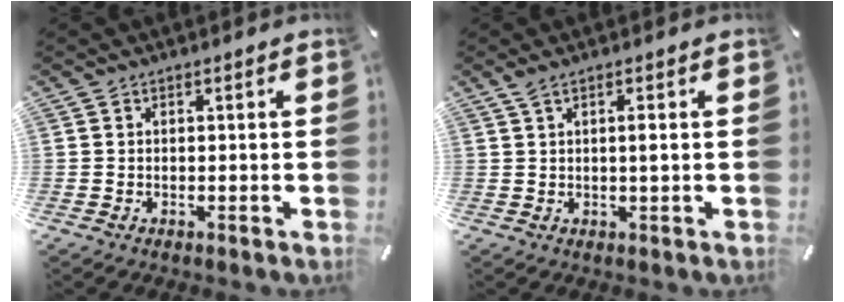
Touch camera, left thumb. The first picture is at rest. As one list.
[{"total": 2.5, "force": [0.5, 0.1, 2.4], "torque": [-0.050, -0.002, 0.007]}]